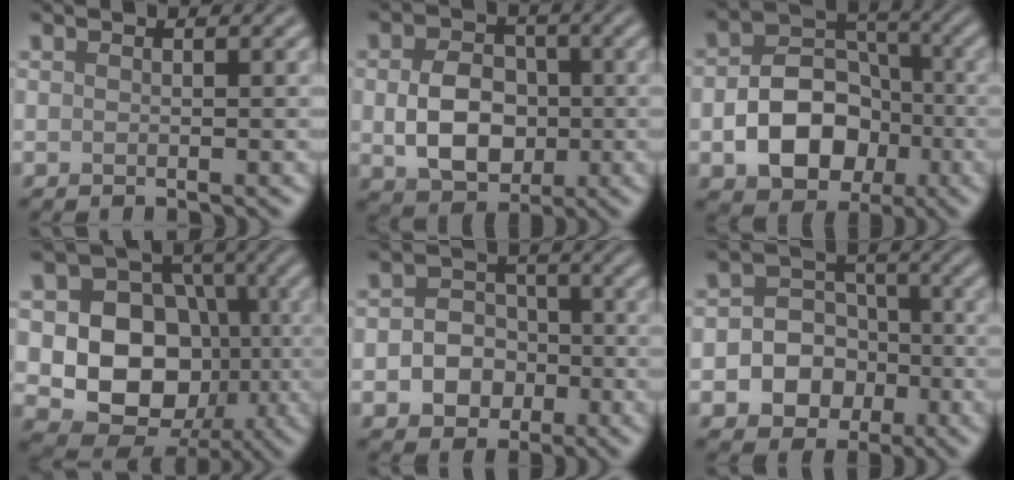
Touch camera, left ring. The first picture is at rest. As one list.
[{"total": 6.1, "force": [-0.5, 4.5, 4.0], "torque": [-0.078, -0.004, -0.008]}, {"total": 7.8, "force": [-2.3, 5.8, 4.7], "torque": [-0.075, -0.005, -0.037]}, {"total": 10.1, "force": [-1.0, 8.1, 6.0], "torque": [-0.088, -0.008, -0.035]}, {"total": 4.5, "force": [-1.2, 3.8, 2.0], "torque": [-0.006, -0.001, -0.035]}, {"total": 7.2, "force": [-2.1, 6.5, 2.4], "torque": [-0.025, 0.013, -0.056]}]